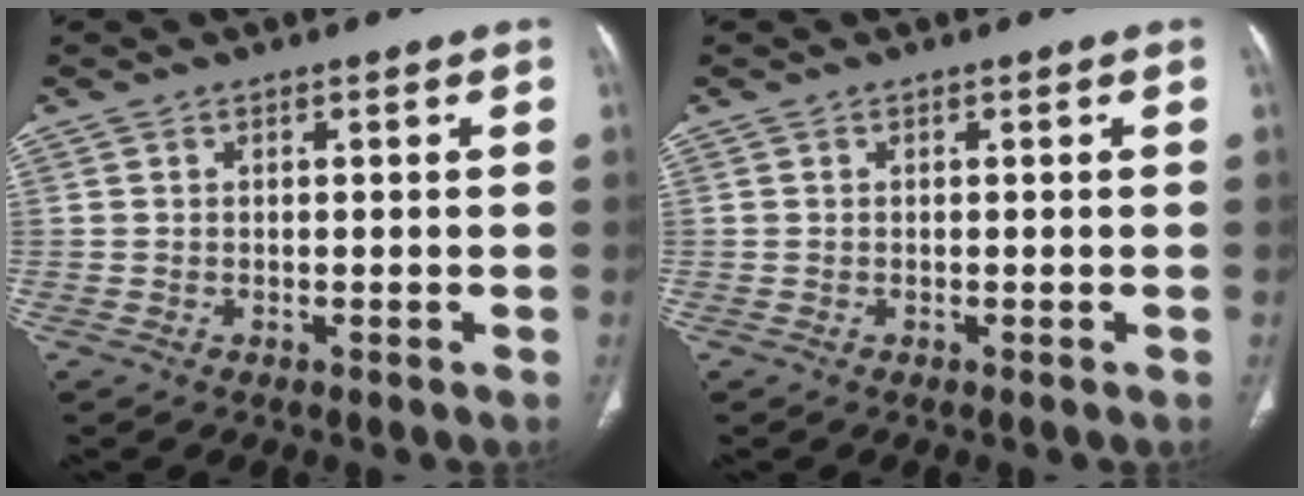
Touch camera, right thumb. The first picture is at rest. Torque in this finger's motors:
{"motor_torque": [0.00, 0.00, -0.01, -0.01, 0.03]}